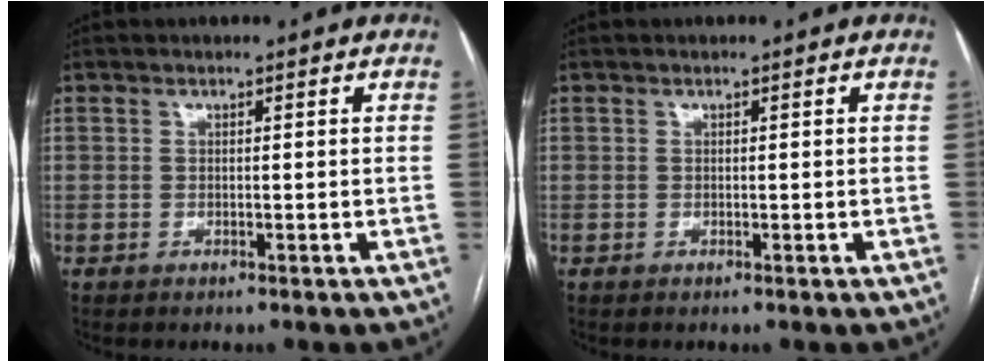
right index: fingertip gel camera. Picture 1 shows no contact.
{"total": 0.0}